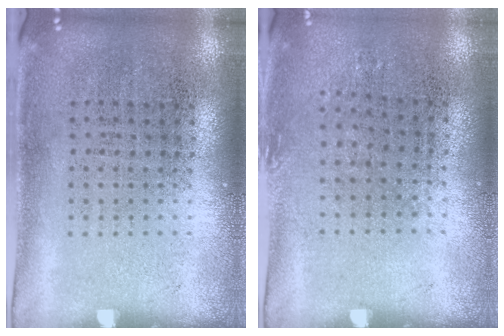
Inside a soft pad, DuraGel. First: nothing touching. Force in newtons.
{"total": 0.7, "press": 0.6, "slide": 0.3}